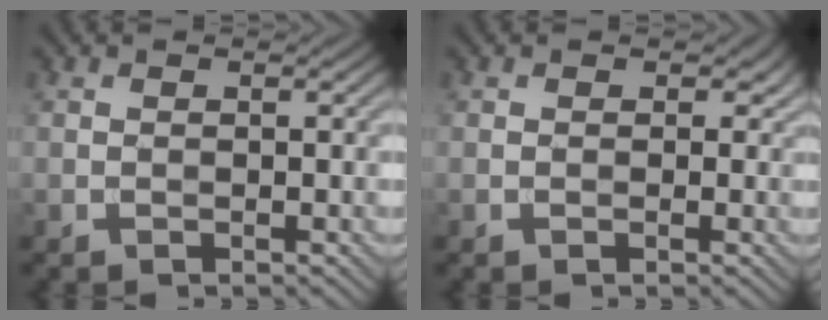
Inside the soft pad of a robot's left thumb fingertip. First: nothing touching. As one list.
[{"total": 1.1, "force": [0.3, 1.0, 0.4], "torque": [-0.010, -0.005, 0.003]}]